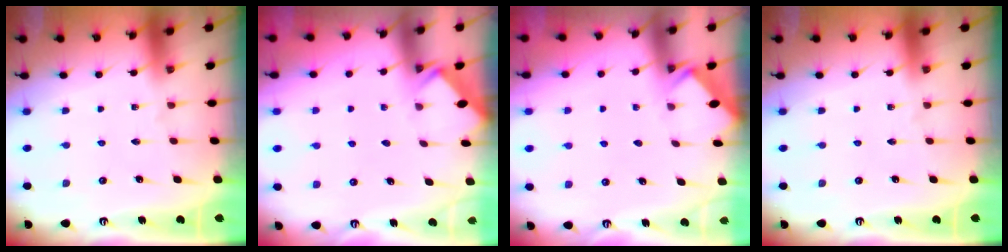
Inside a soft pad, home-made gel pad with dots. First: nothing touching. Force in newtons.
{"total": 2.5, "press": 2.4, "slide": 0.4}
{"total": 2.5, "press": 2.4, "slide": 0.4}
{"total": 0.0}